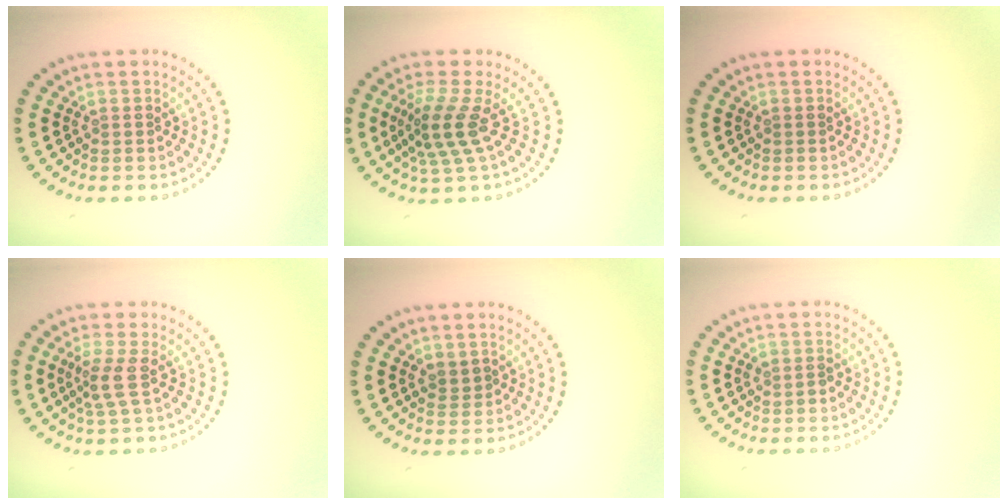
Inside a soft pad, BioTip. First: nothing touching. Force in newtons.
{"total": 3.6, "press": 2.7, "slide": 2.5}
{"total": 0.0}
{"total": 2.2, "press": 1.7, "slide": 1.4}
{"total": 0.7, "press": 0.4, "slide": 0.5}
{"total": 0.6, "press": 0.6, "slide": 0.2}